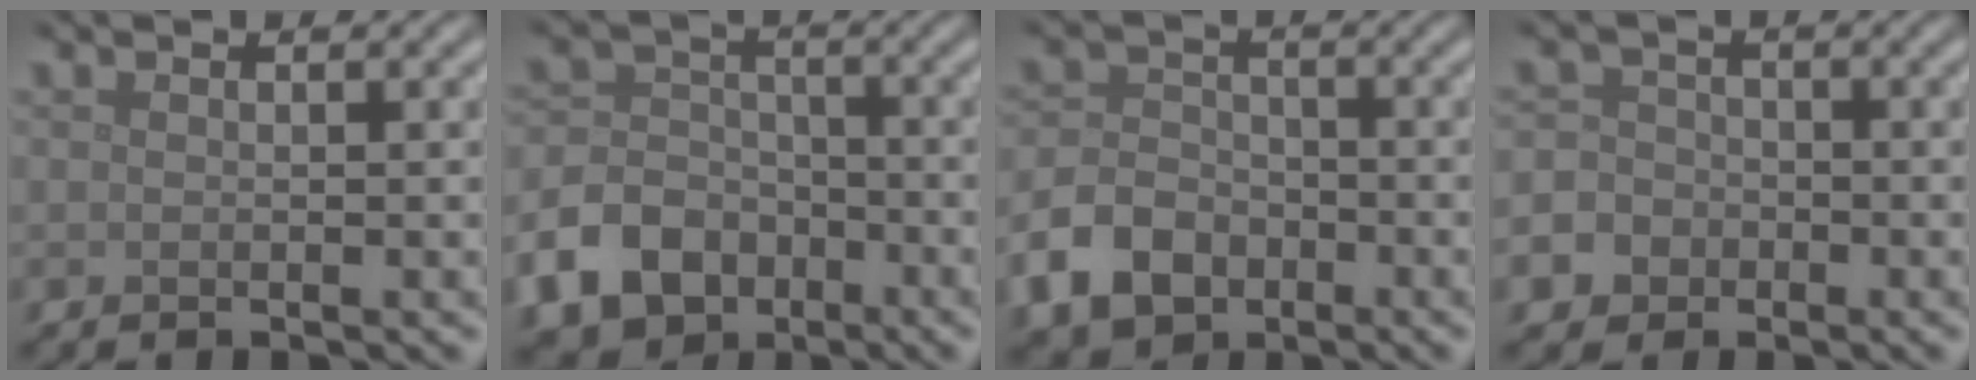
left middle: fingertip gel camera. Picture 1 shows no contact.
{"total": 8.8, "force": [-4.9, 6.5, 3.2], "torque": [-0.060, -0.015, -0.106]}
{"total": 5.4, "force": [-2.8, 3.9, 2.5], "torque": [-0.057, 0.000, -0.063]}
{"total": 5.8, "force": [-2.9, 4.9, 1.0], "torque": [-0.020, -0.008, -0.068]}